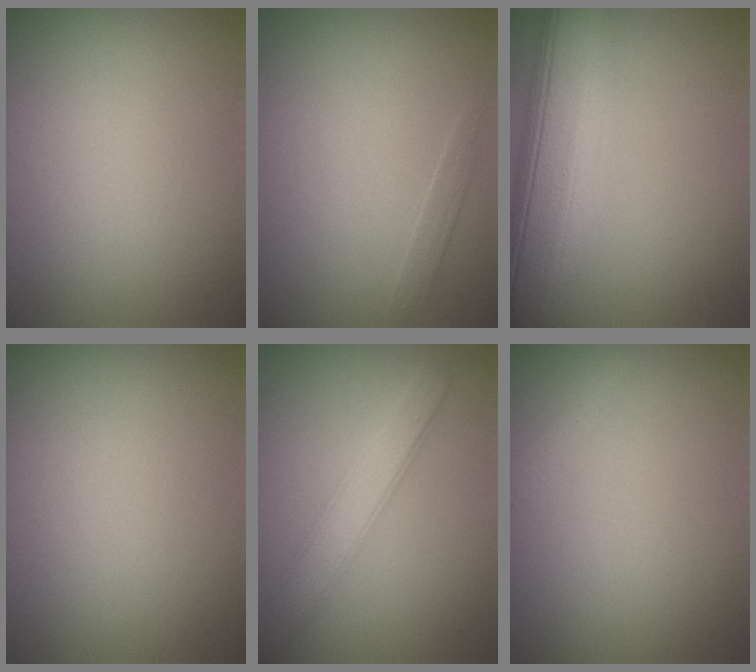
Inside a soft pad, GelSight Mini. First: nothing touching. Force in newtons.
{"total": 0.9, "press": 0.9, "slide": 0.1}
{"total": 10.4, "press": 10.4, "slide": 0.6}
{"total": 0.0}
{"total": 3.7, "press": 3.7, "slide": 0.0}
{"total": 1.2, "press": 1.2, "slide": 0.1}